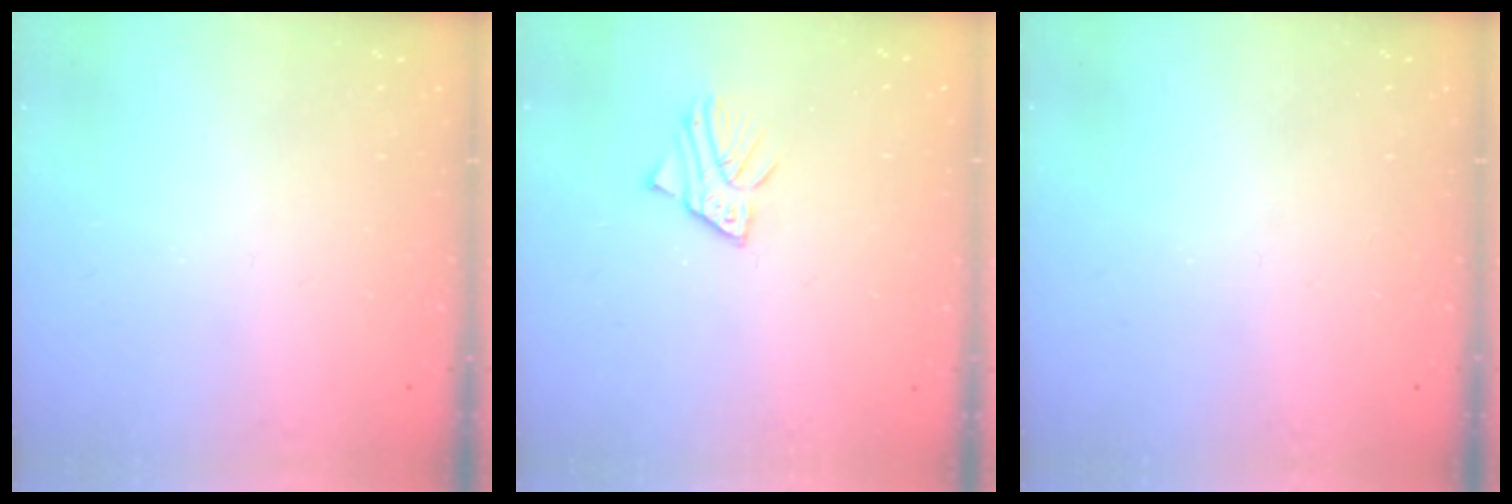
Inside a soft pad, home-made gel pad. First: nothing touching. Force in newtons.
{"total": 2.8, "press": 2.8, "slide": 0.3}
{"total": 0.0}